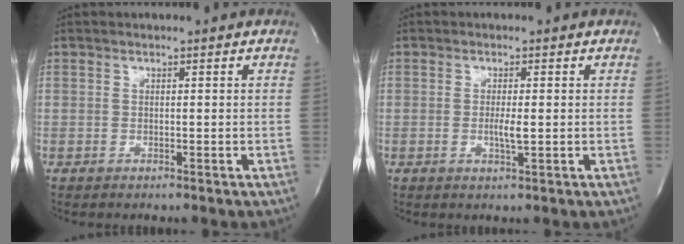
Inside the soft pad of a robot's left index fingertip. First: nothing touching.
{"total": 2.1, "force": [-0.3, 0.2, 2.1], "torque": [-0.043, -0.005, -0.004]}